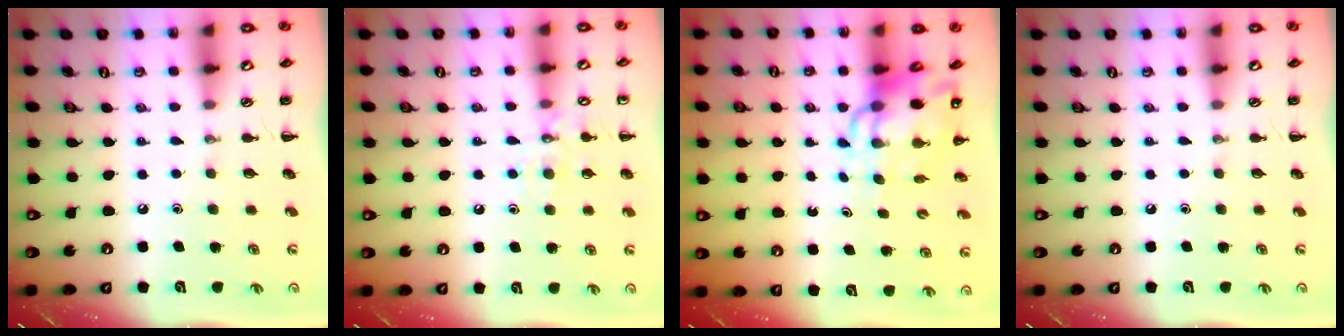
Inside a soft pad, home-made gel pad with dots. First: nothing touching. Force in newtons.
{"total": 8.6, "press": 8.5, "slide": 1.1}
{"total": 10.7, "press": 10.3, "slide": 3.0}
{"total": 0.0}